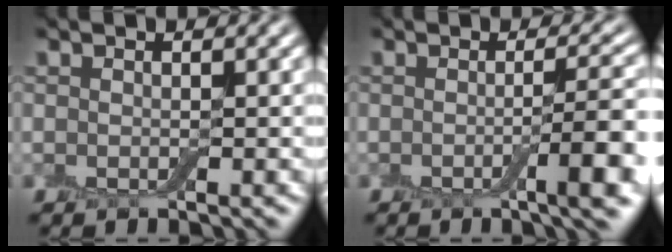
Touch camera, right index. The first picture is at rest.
{"total": 5.3, "force": [-1.5, 1.0, 5.0], "torque": [-0.066, 0.004, -0.025]}